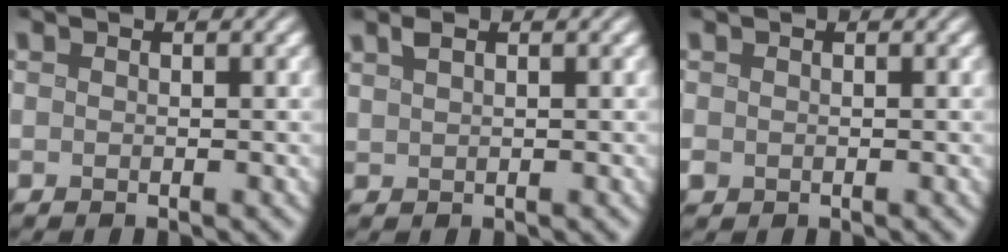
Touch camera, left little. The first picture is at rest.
{"total": 1.3, "force": [0.9, 0.4, 0.8], "torque": [-0.020, 0.005, 0.020]}
{"total": 0.6, "force": [-0.1, 0.6, 0.2], "torque": [-0.005, -0.003, -0.003]}